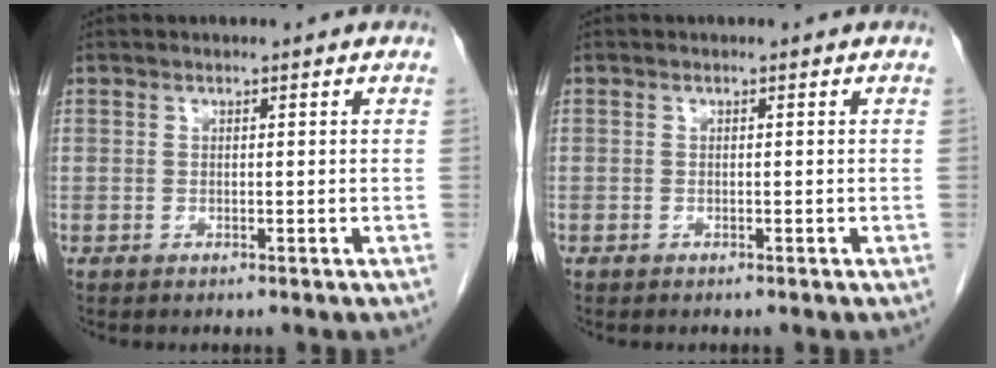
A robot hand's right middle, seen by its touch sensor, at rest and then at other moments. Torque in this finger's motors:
{"motor_torque": [0.62, -1.17, -0.26, -0.21]}